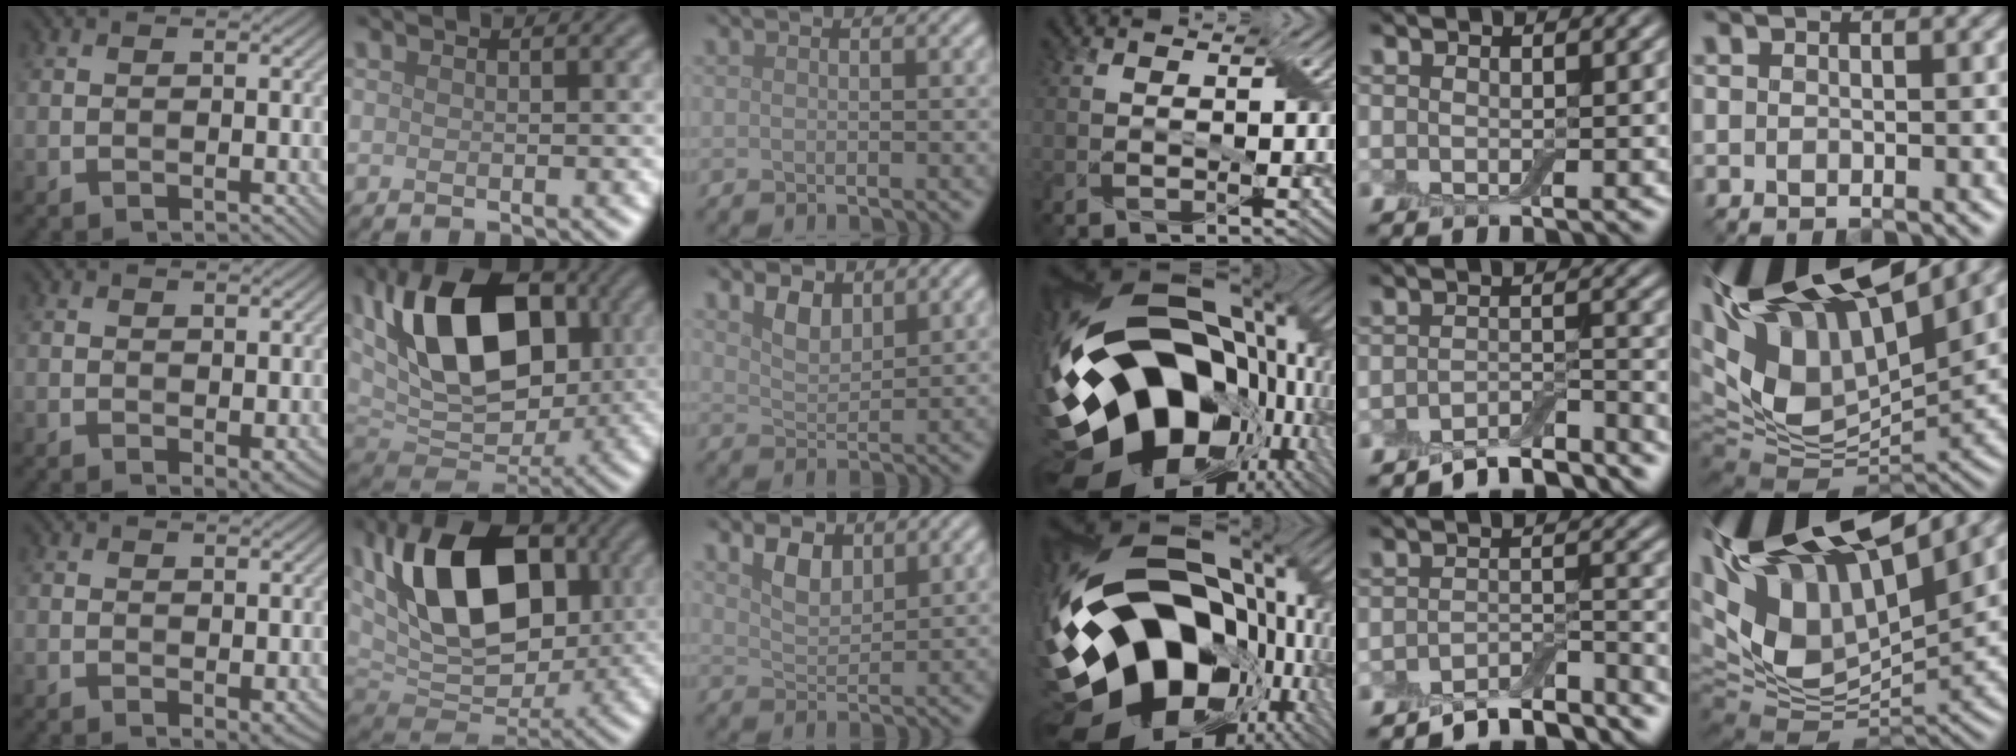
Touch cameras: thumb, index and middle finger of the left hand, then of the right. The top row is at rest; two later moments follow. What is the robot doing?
{"motion": "wrap", "object": "cling film"}